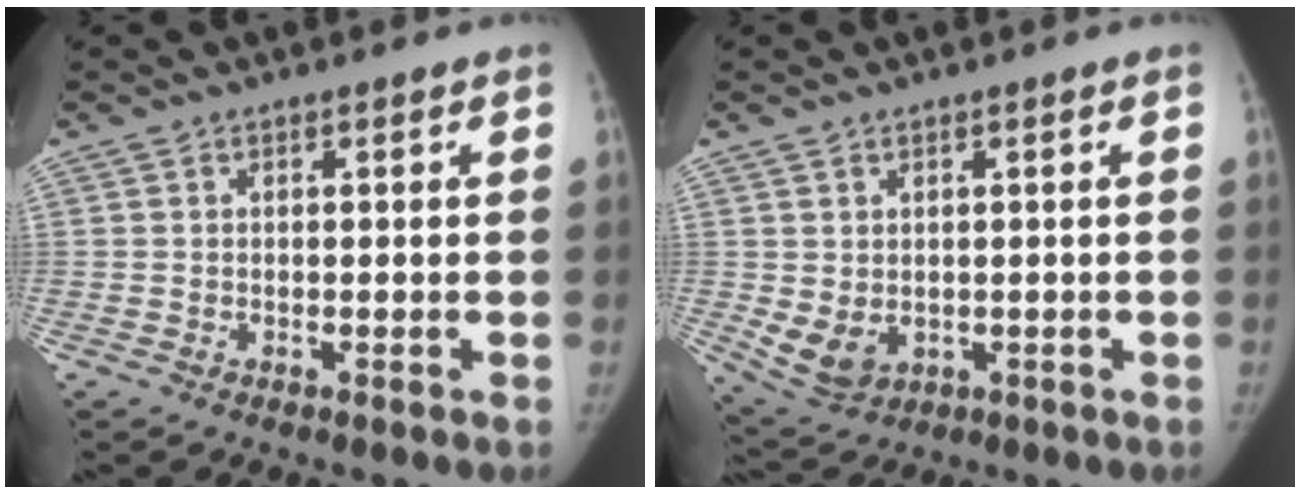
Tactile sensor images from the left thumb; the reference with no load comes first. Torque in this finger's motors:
{"motor_torque": [0.24, 1.44, 0.06, -0.23, 0.02]}